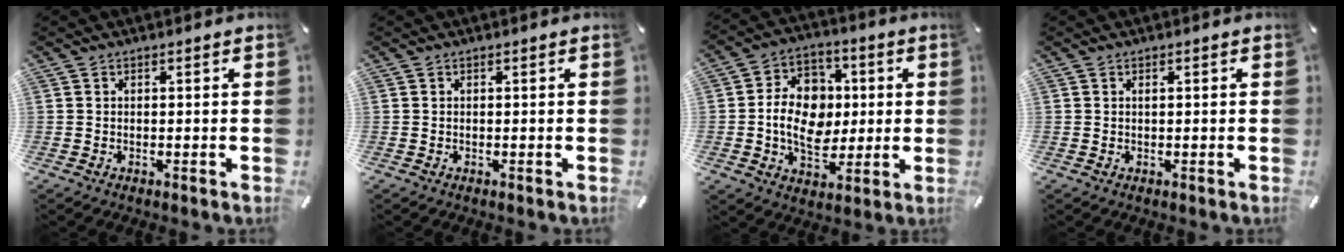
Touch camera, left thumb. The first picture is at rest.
{"total": 0.0}
{"total": 12.9, "force": [-0.6, 10.3, 7.8], "torque": [-0.153, 0.019, -0.008]}
{"total": 0.6, "force": [0.2, 0.2, 0.5], "torque": [-0.010, -0.001, 0.003]}